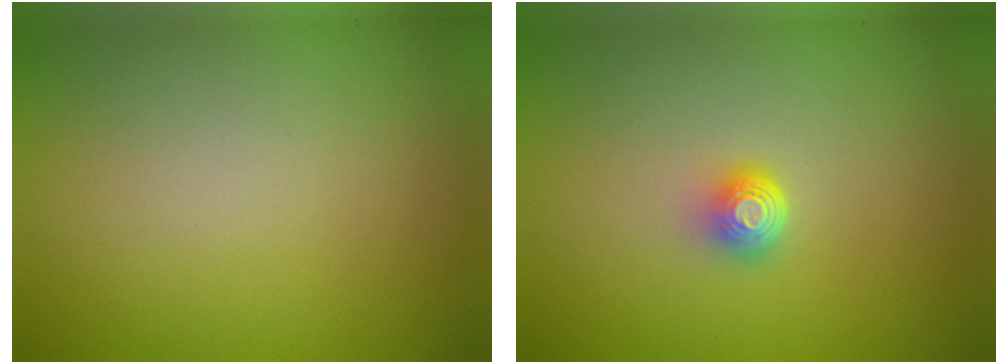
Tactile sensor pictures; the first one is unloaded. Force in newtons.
{"total": 2.0, "press": 1.4, "slide": 1.4}